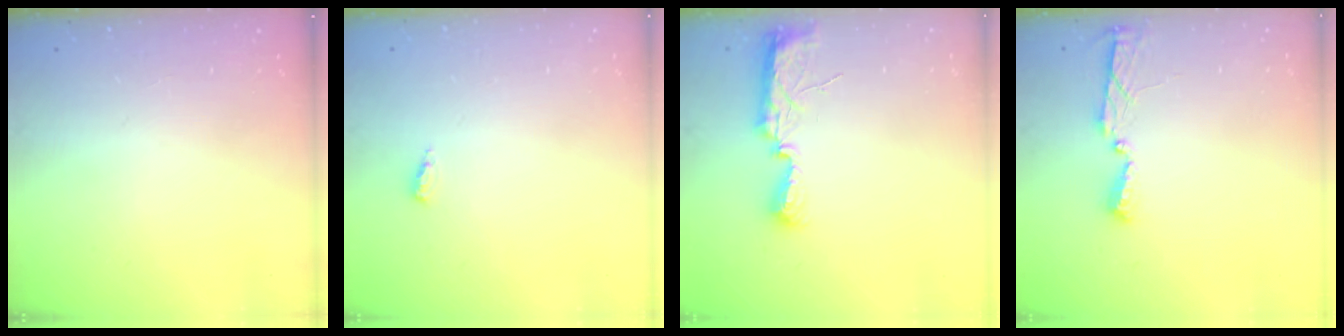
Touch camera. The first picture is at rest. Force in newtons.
{"total": 2.7, "press": 2.5, "slide": 1.0}
{"total": 7.9, "press": 7.8, "slide": 0.8}
{"total": 4.0, "press": 4.0, "slide": 0.5}